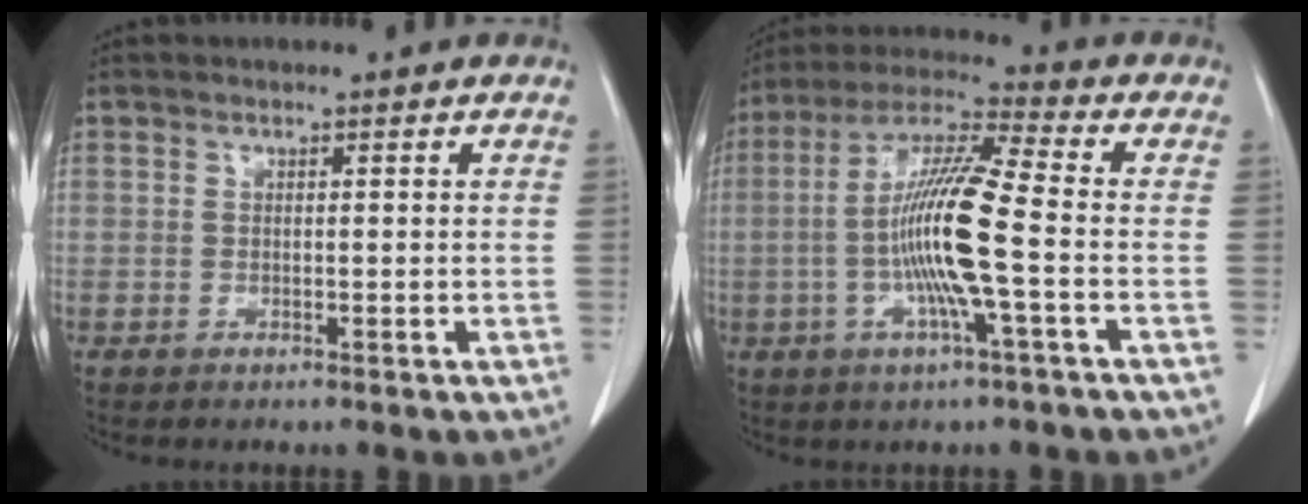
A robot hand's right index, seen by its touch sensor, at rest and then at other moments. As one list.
[{"total": 13.4, "force": [-2.2, 0.2, 13.2], "torque": [-0.259, 0.000, -0.050]}]